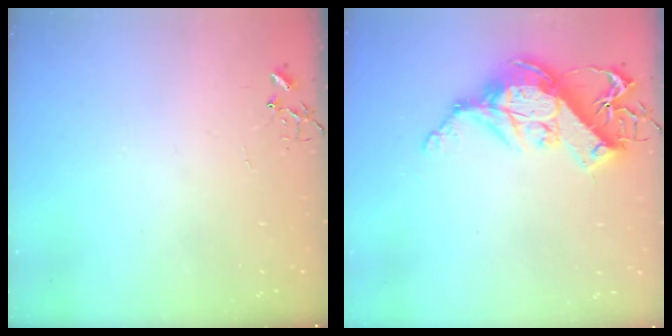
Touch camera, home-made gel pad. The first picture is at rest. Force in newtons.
{"total": 15.6, "press": 15.4, "slide": 2.0}